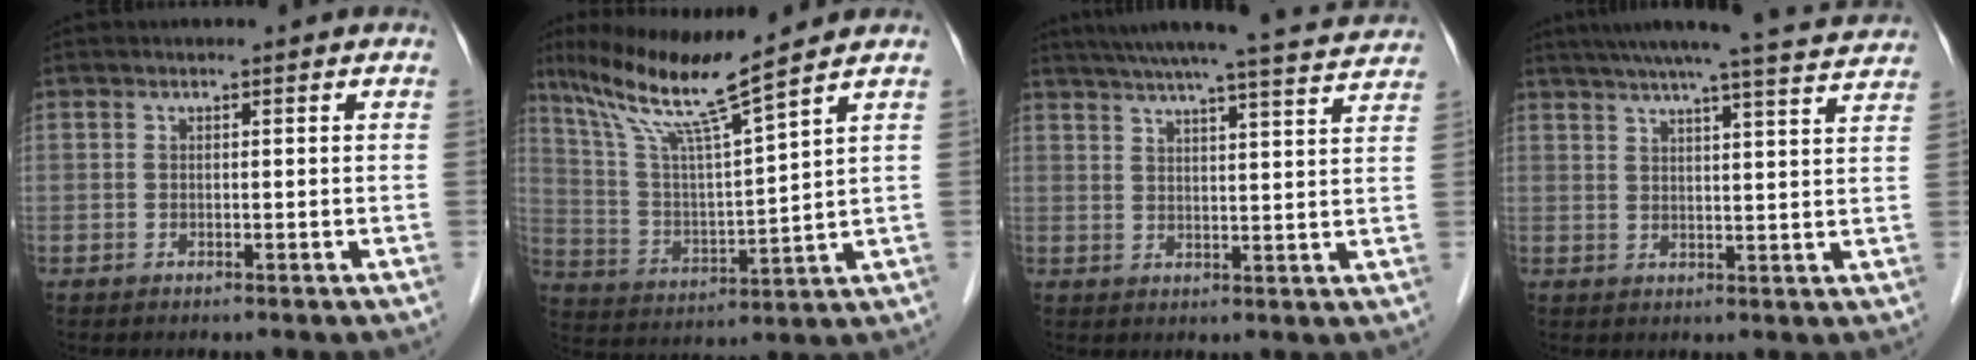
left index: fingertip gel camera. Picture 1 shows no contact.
{"total": 12.8, "force": [9.6, -1.6, 8.4], "torque": [-0.157, -0.001, 0.179]}
{"total": 19.1, "force": [17.6, 0.0, 7.3], "torque": [-0.115, -0.004, 0.223]}
{"total": 17.2, "force": [15.8, -0.3, 6.8], "torque": [-0.110, -0.006, 0.197]}